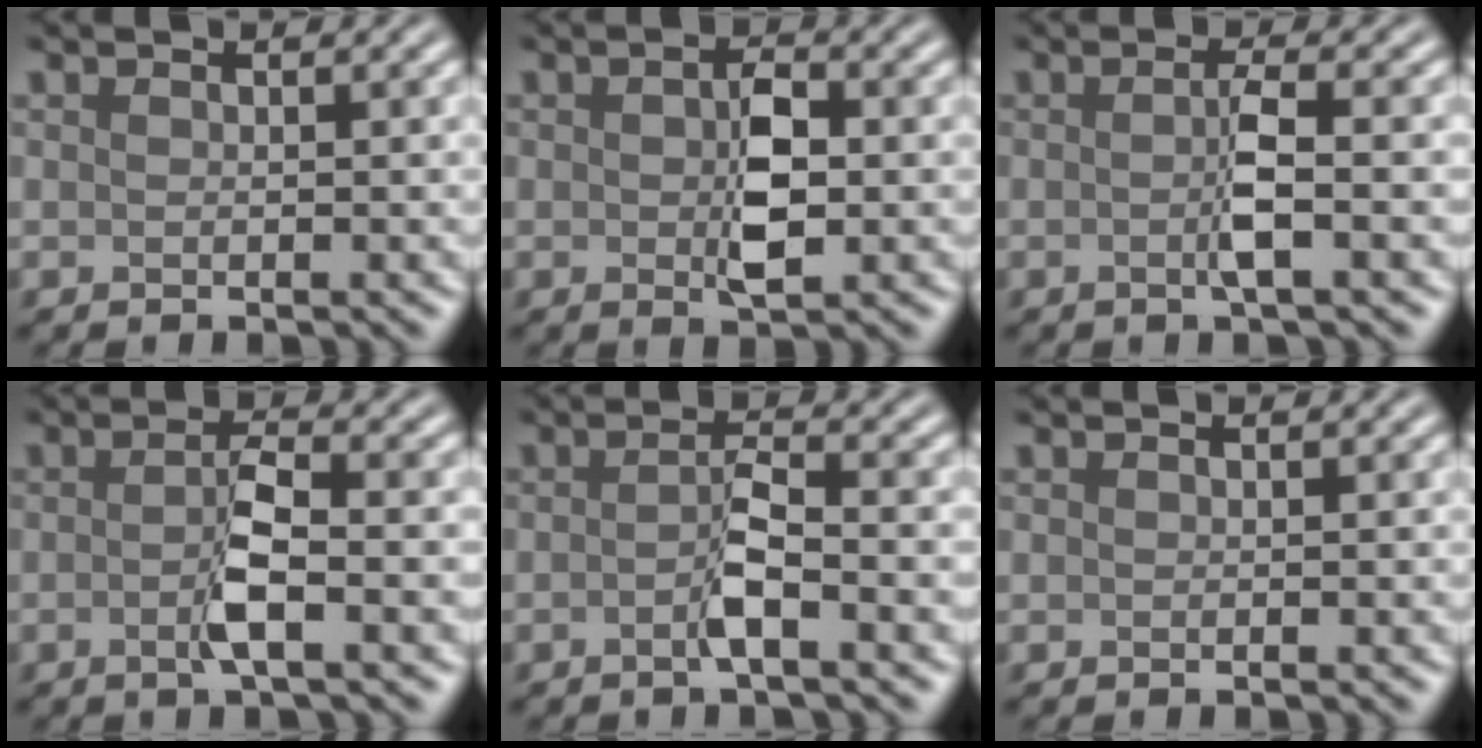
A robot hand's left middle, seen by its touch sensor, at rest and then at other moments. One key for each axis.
{"total": 3.4, "fx": 0.0, "fy": 1.6, "fz": 3.0, "tx": -0.056, "ty": -0.003, "tz": -0.001}
{"total": 2.3, "fx": -0.2, "fy": 0.2, "fz": 2.3, "tx": -0.048, "ty": -0.004, "tz": -0.008}
{"total": 3.2, "fx": -0.6, "fy": 0.5, "fz": 3.1, "tx": -0.060, "ty": 0.000, "tz": -0.018}
{"total": 2.6, "fx": -0.8, "fy": 0.3, "fz": 2.4, "tx": -0.047, "ty": 0.005, "tz": -0.021}
{"total": 0.0}